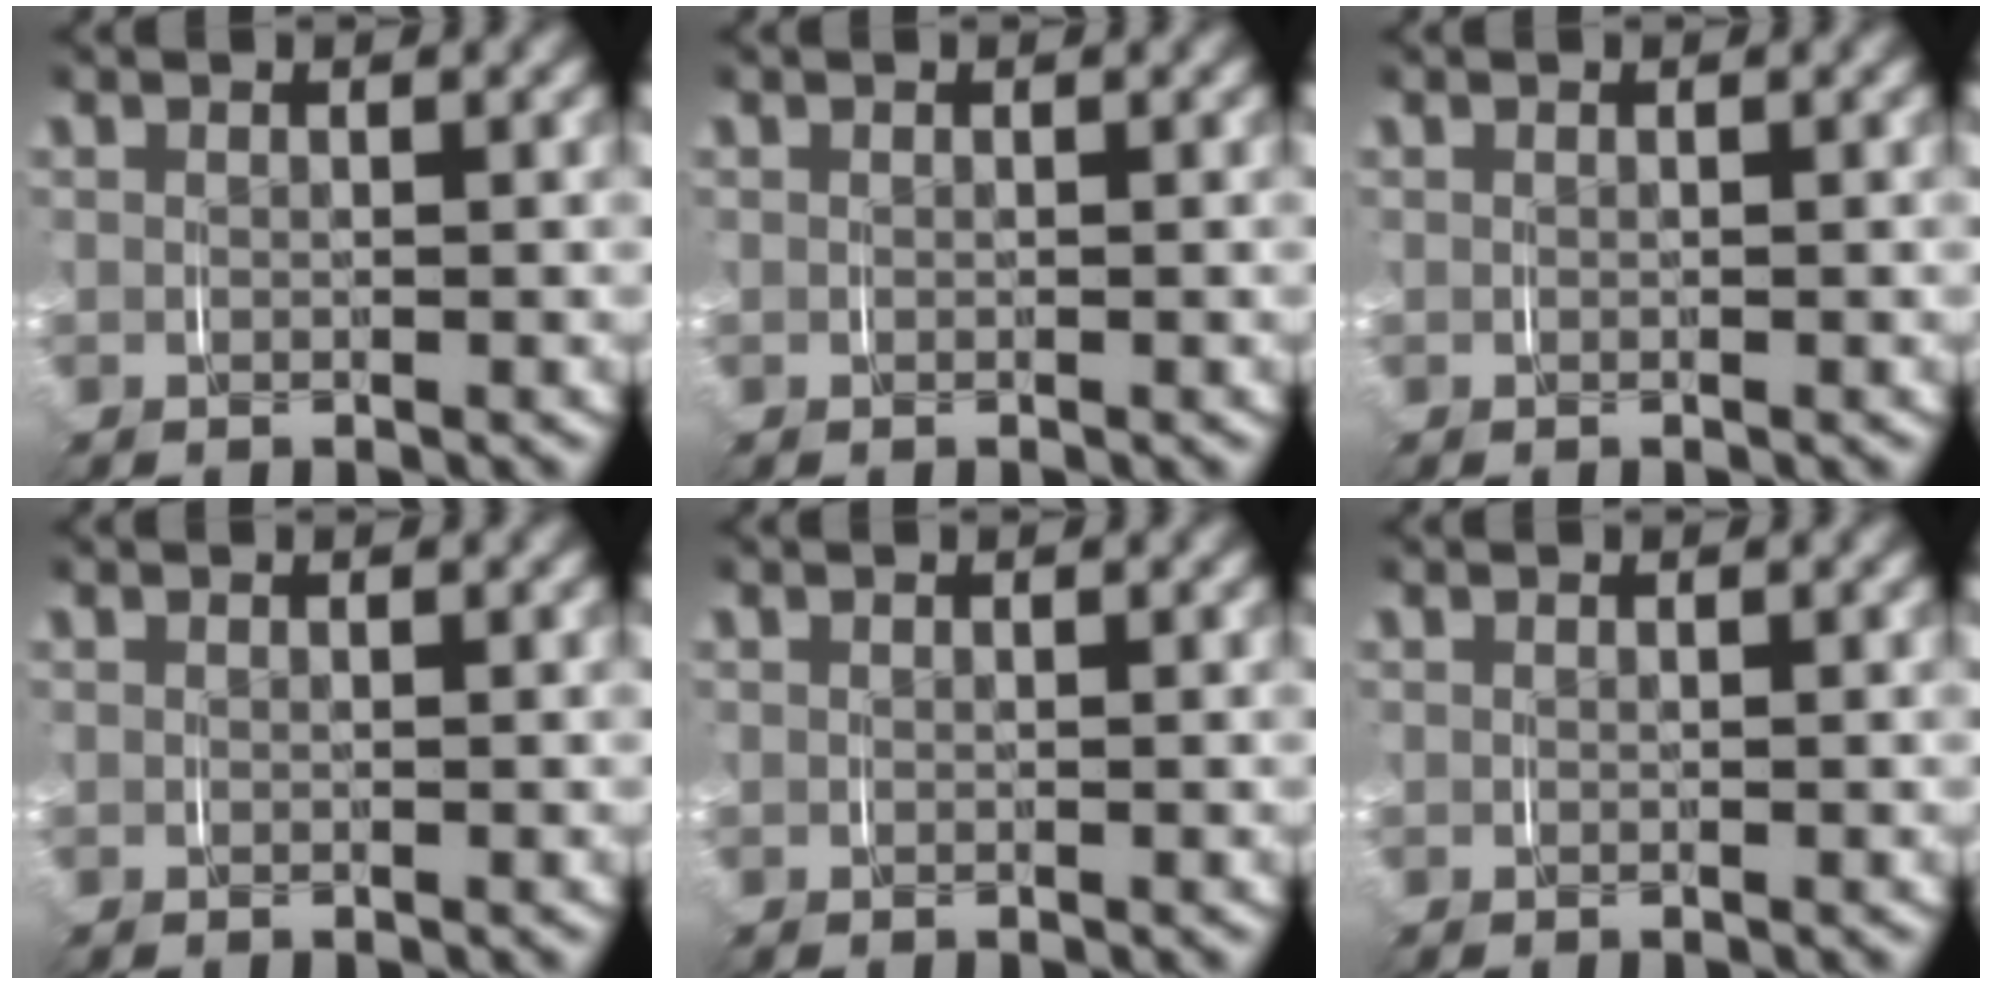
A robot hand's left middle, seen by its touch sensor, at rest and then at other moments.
{"total": 0.0}
{"total": 0.0}
{"total": 0.0}
{"total": 0.0}
{"total": 0.0}